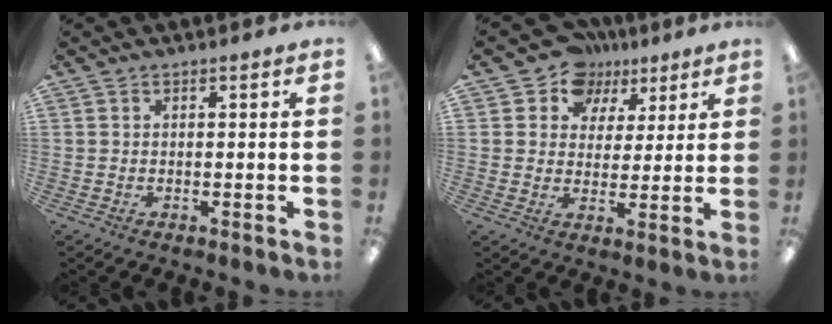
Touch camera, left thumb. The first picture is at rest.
{"total": 9.3, "force": [5.9, 7.1, 1.3], "torque": [-0.030, -0.041, 0.109]}